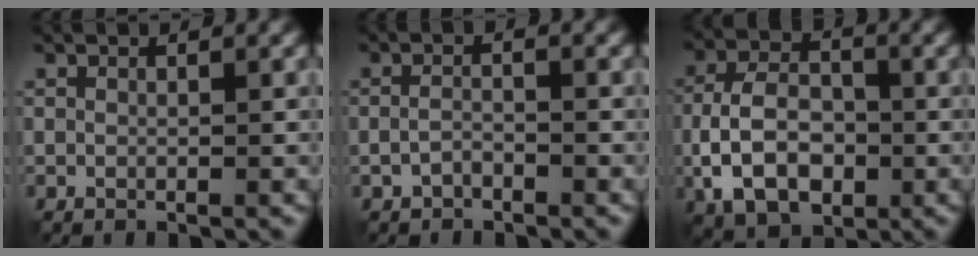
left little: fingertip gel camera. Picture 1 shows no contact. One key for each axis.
{"total": 1.5, "fx": -1.0, "fy": 0.6, "fz": 0.8, "tx": -0.021, "ty": 0.000, "tz": -0.024}
{"total": 7.3, "fx": -2.2, "fy": 4.6, "fz": 5.1, "tx": -0.098, "ty": 0.003, "tz": -0.048}